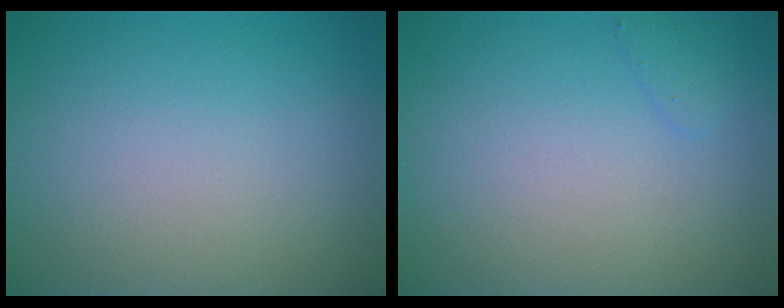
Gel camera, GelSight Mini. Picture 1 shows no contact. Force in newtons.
{"total": 0.8, "press": 0.8, "slide": 0.1}